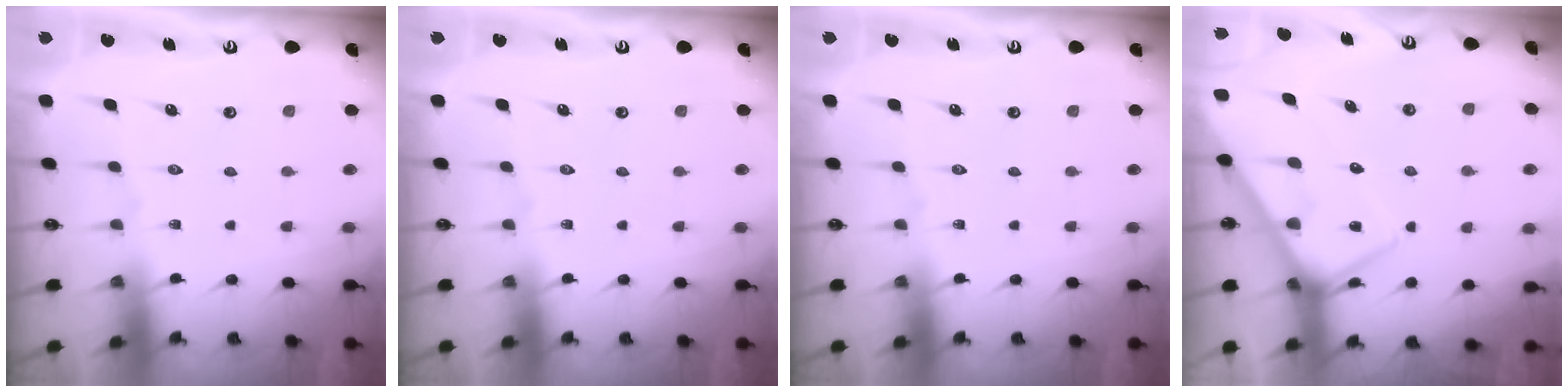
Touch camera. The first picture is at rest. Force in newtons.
{"total": 0.0}
{"total": 0.0}
{"total": 9.2, "press": 9.2, "slide": 0.7}